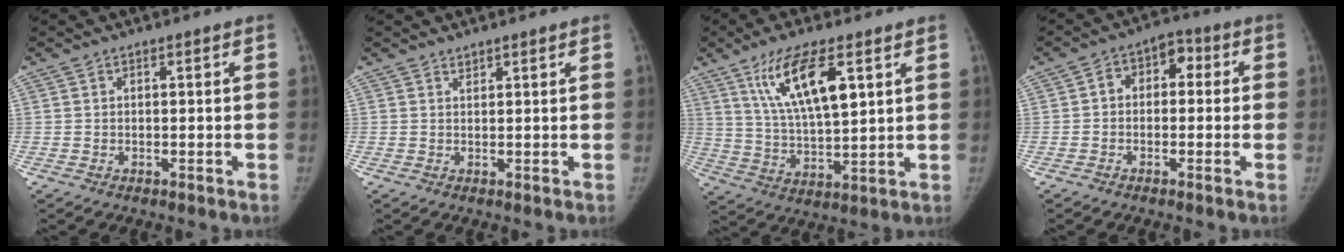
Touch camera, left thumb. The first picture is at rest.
{"total": 0.8, "force": [0.8, 0.1, 0.2], "torque": [0.000, -0.007, 0.013]}
{"total": 13.7, "force": [6.2, 4.4, 11.4], "torque": [-0.198, -0.024, 0.122]}
{"total": 6.6, "force": [0.0, 4.9, 4.5], "torque": [-0.033, 0.028, -0.013]}